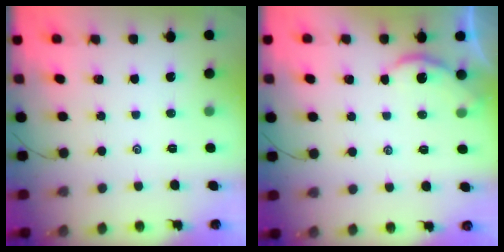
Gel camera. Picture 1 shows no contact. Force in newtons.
{"total": 2.9, "press": 2.9, "slide": 0.2}